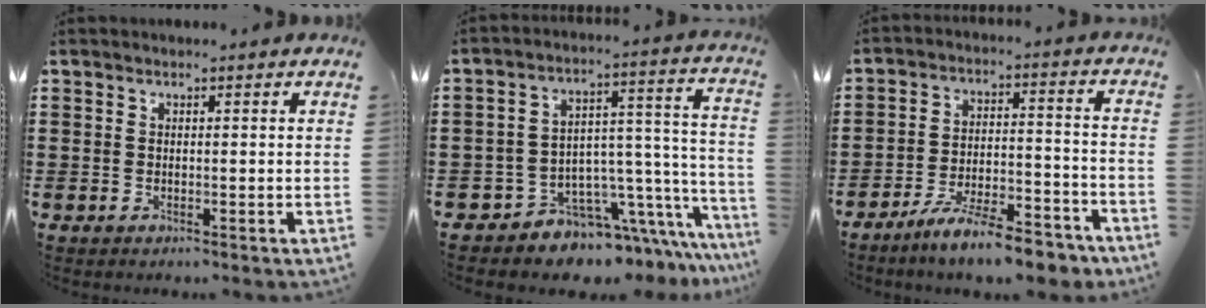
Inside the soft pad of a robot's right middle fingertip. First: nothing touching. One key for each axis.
{"total": 6.2, "fx": -5.1, "fy": 3.4, "fz": 0.9, "tx": -0.022, "ty": -0.008, "tz": -0.094}
{"total": 9.9, "fx": -8.6, "fy": 1.4, "fz": 4.6, "tx": -0.077, "ty": 0.022, "tz": -0.162}